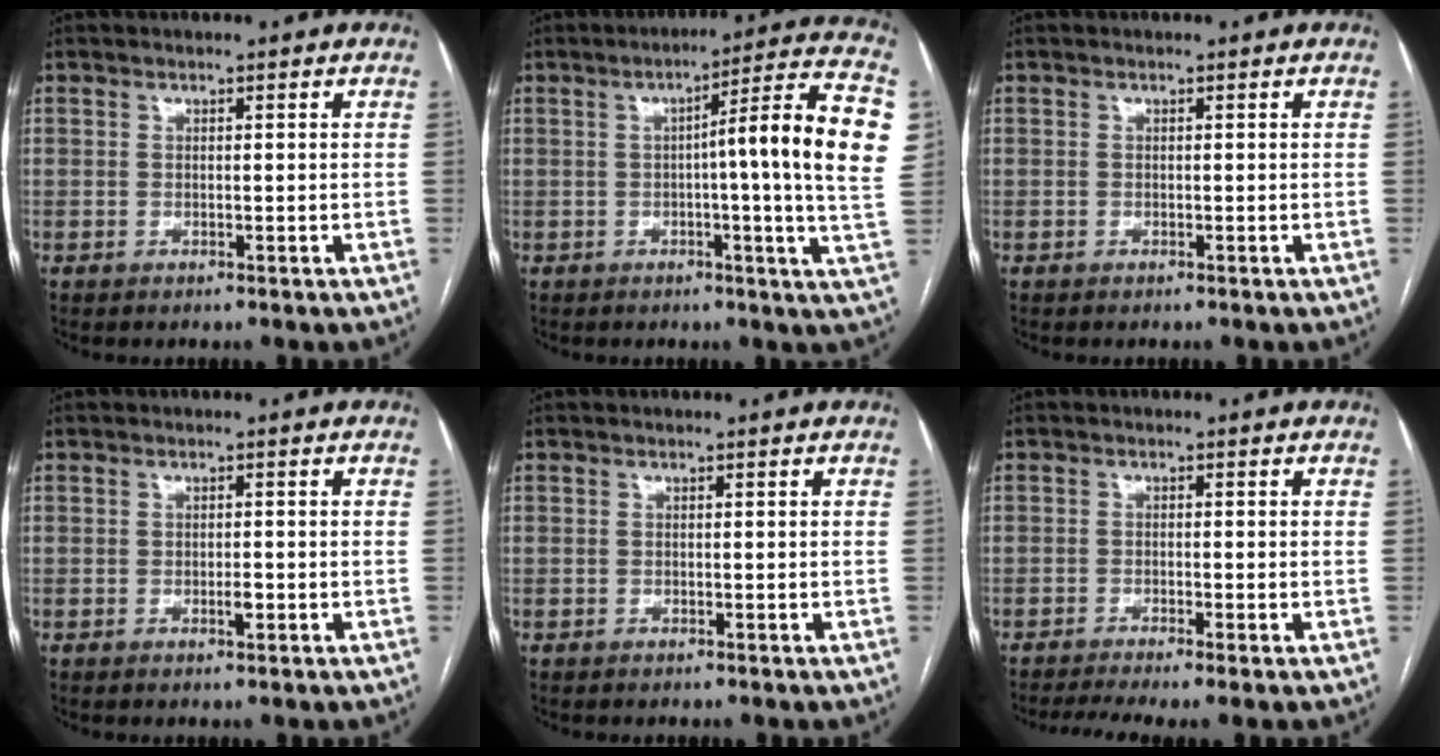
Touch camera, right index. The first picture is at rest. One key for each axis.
{"total": 16.0, "fx": 1.4, "fy": -0.9, "fz": 15.9, "tx": -0.215, "ty": 0.013, "tz": 0.010}
{"total": 0.0}
{"total": 1.3, "fx": -0.4, "fy": 0.4, "fz": 1.1, "tx": -0.019, "ty": -0.001, "tz": -0.006}
{"total": 0.0}
{"total": 5.9, "fx": -4.4, "fy": 0.0, "fz": 3.9, "tx": -0.063, "ty": -0.008, "tz": -0.071}